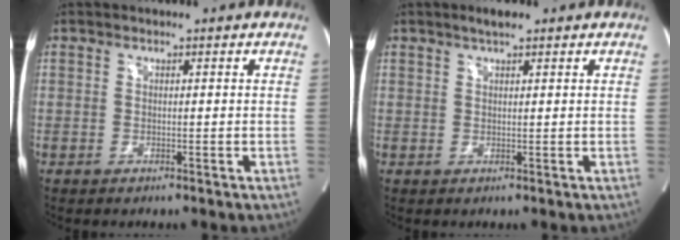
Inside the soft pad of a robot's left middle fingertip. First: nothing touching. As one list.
[{"total": 2.3, "force": [1.6, 0.4, 1.5], "torque": [-0.032, 0.009, 0.027]}]